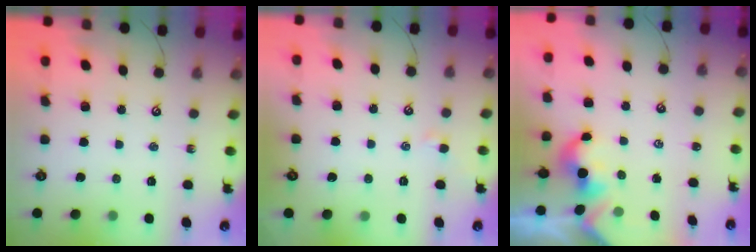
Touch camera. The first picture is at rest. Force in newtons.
{"total": 1.4, "press": 1.3, "slide": 0.3}
{"total": 1.9, "press": 1.9, "slide": 0.2}